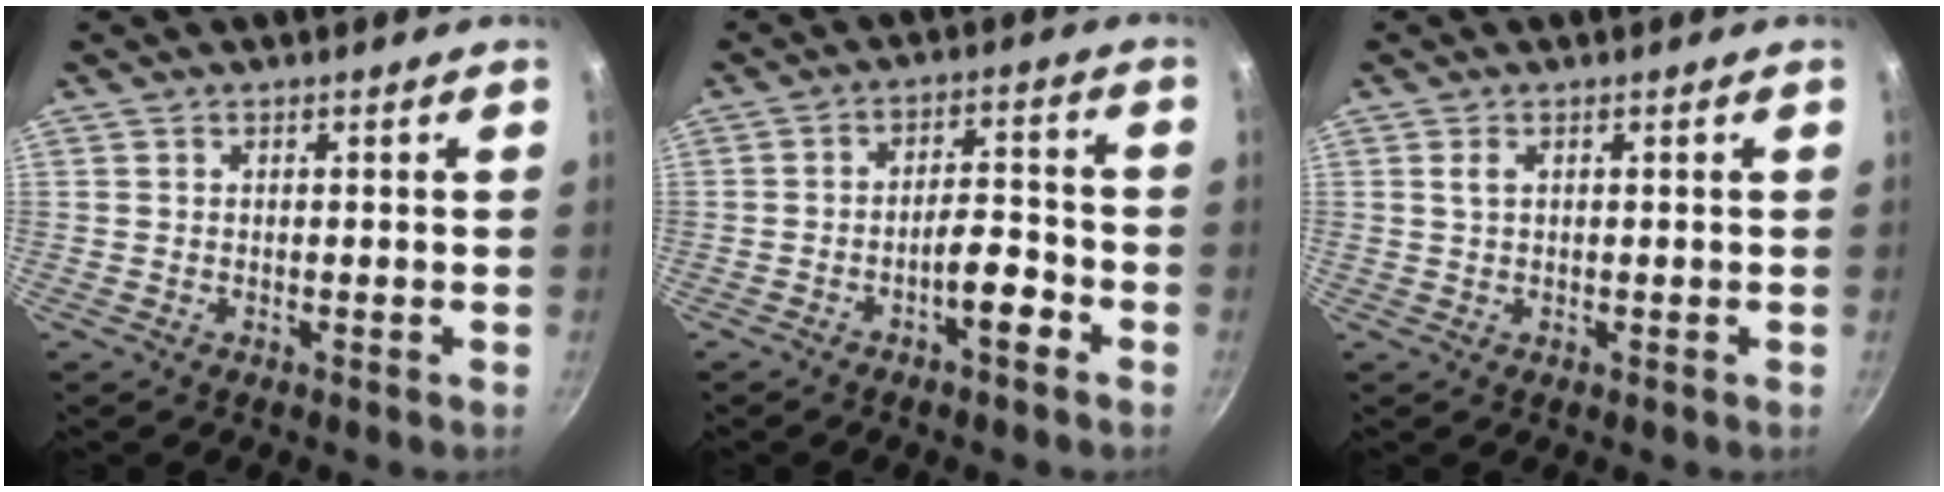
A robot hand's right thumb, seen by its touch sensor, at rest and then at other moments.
{"total": 6.1, "force": [-3.3, 1.9, 4.7], "torque": [-0.068, 0.033, -0.050]}
{"total": 1.5, "force": [0.5, 0.8, 1.2], "torque": [-0.022, 0.001, 0.010]}